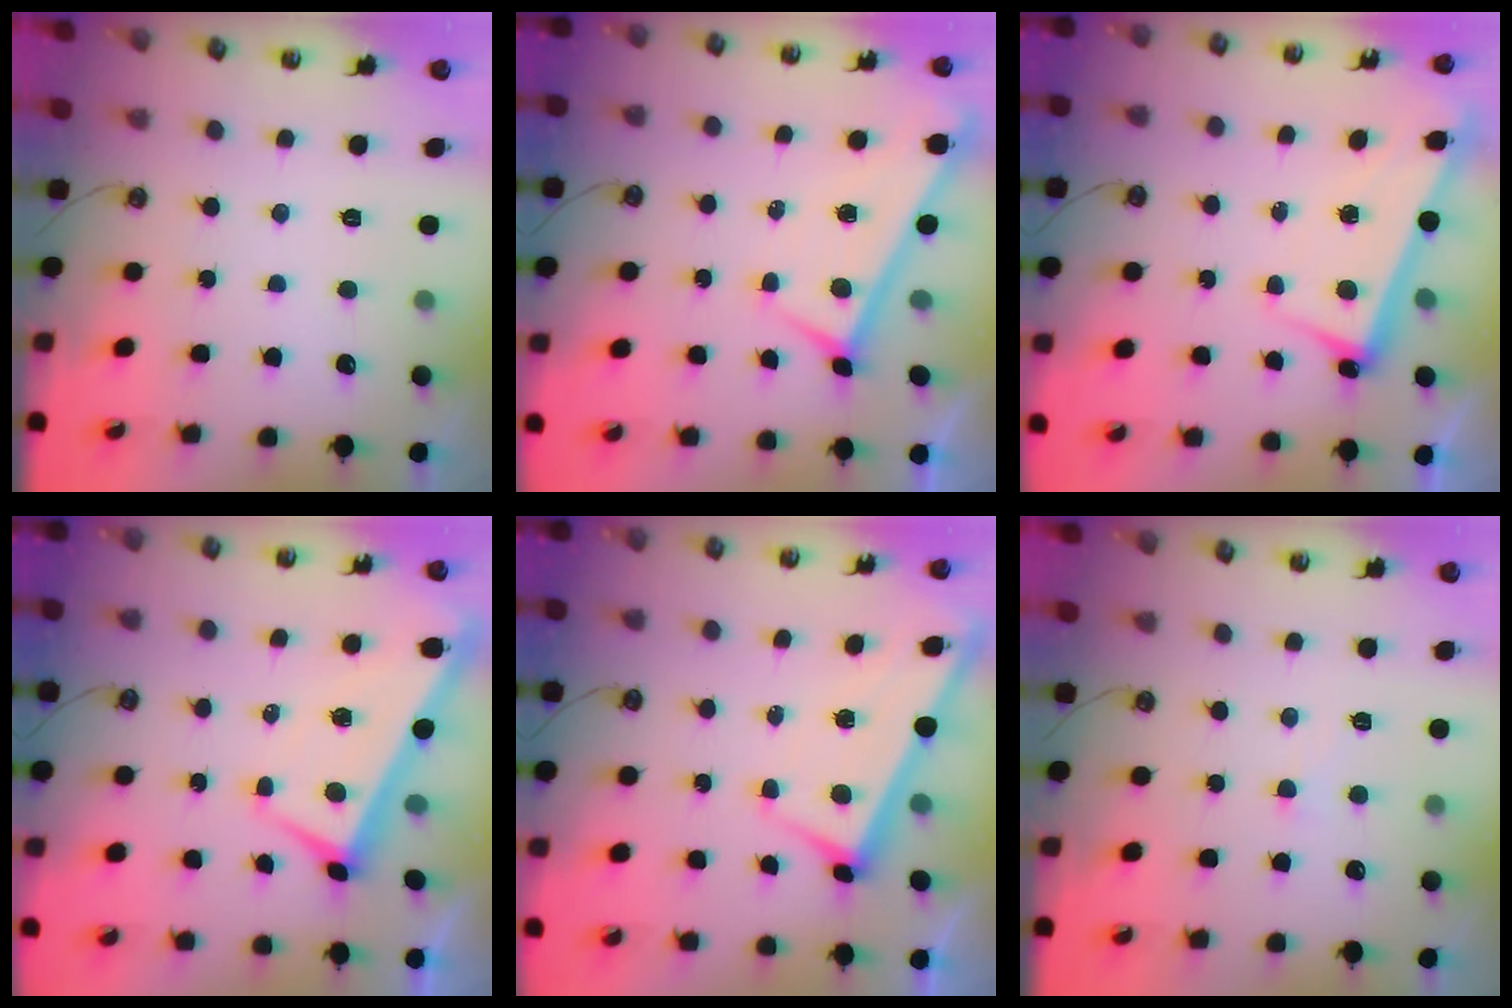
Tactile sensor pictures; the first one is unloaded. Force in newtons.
{"total": 0.0}
{"total": 2.6, "press": 2.4, "slide": 0.9}
{"total": 2.3, "press": 2.2, "slide": 0.5}
{"total": 2.5, "press": 2.5, "slide": 0.2}
{"total": 2.8, "press": 2.8, "slide": 0.4}